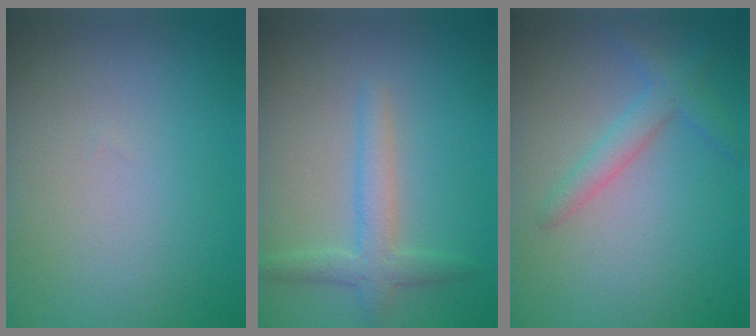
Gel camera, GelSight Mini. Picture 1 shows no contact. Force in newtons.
{"total": 2.8, "press": 2.8, "slide": 0.1}
{"total": 2.4, "press": 2.4, "slide": 0.1}